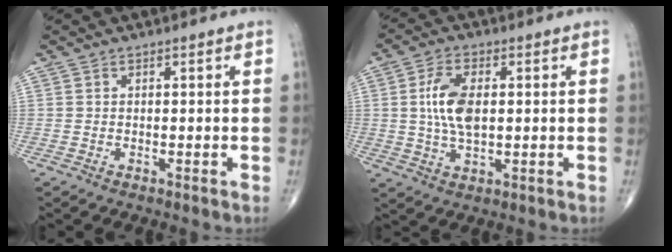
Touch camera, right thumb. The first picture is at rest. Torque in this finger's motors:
{"motor_torque": [1.48, 2.09, 1.04, 0.01, 0.15]}